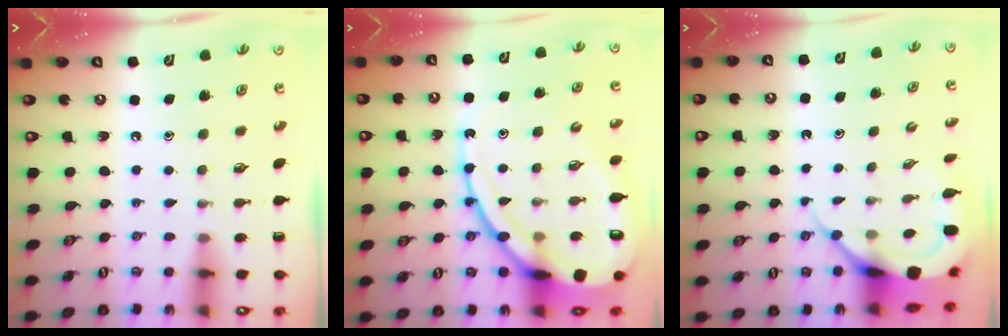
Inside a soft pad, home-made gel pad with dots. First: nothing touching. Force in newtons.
{"total": 20.3, "press": 20.2, "slide": 2.2}
{"total": 7.3, "press": 7.3, "slide": 0.6}